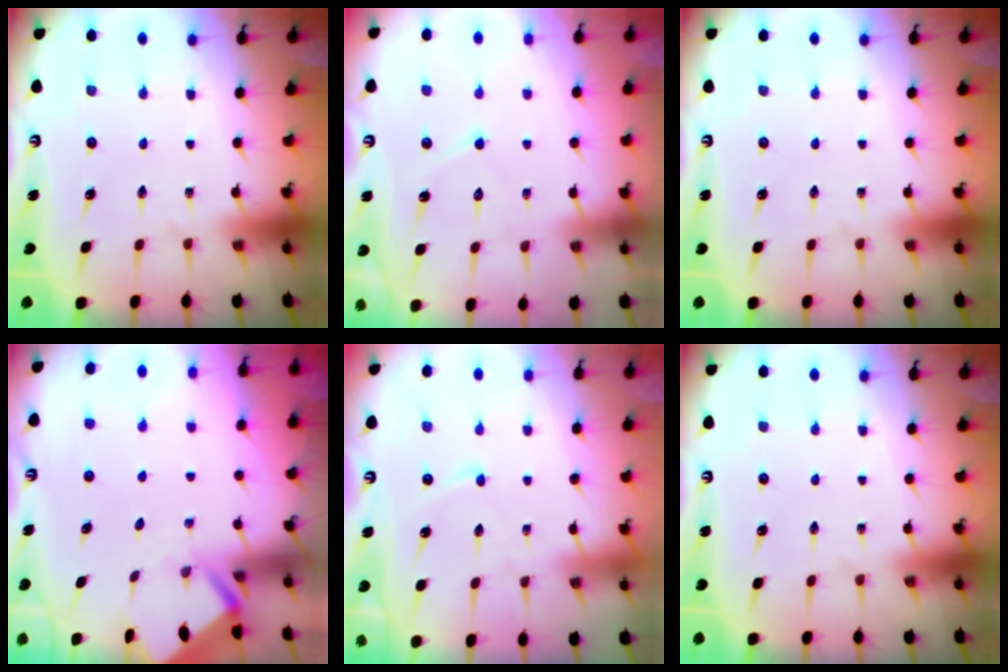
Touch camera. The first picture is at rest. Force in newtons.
{"total": 5.9, "press": 5.8, "slide": 0.5}
{"total": 0.0}
{"total": 2.3, "press": 2.3, "slide": 0.2}
{"total": 2.1, "press": 2.1, "slide": 0.2}
{"total": 0.0}